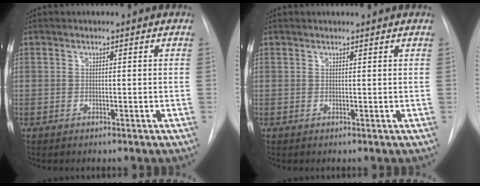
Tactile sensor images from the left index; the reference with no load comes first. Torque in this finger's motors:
{"motor_torque": [0.05, -0.03, -0.19, 0.00]}